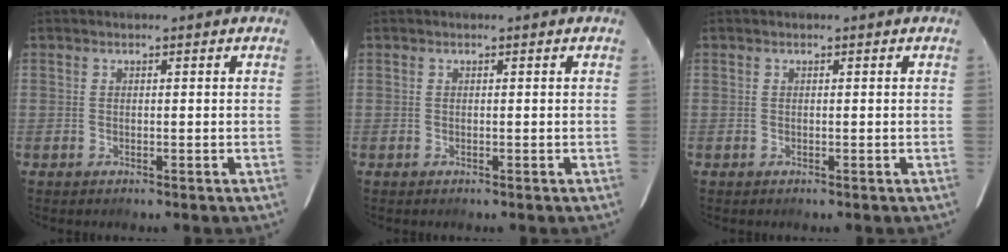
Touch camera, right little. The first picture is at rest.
{"total": 0.0}
{"total": 0.0}